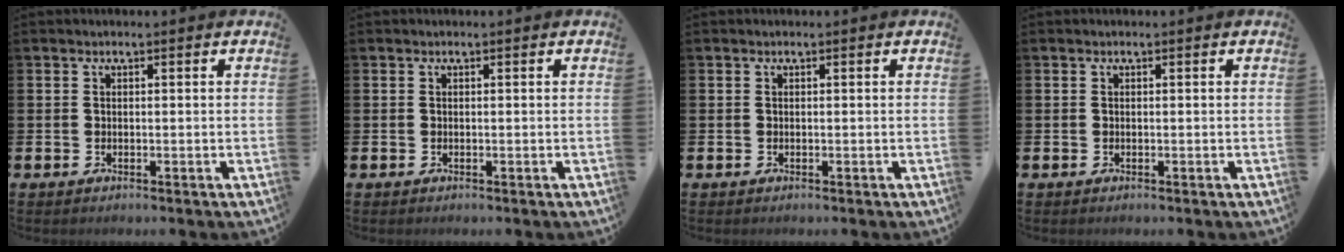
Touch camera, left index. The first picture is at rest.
{"total": 0.0}
{"total": 0.0}
{"total": 0.0}